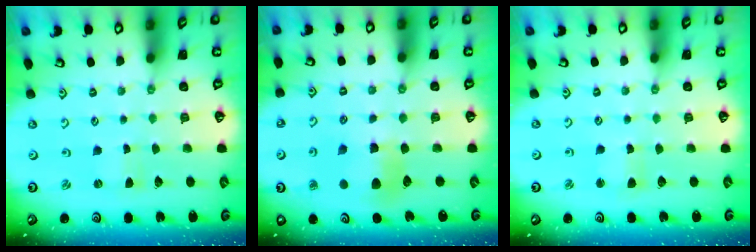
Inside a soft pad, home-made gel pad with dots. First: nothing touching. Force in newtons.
{"total": 7.9, "press": 7.9, "slide": 0.5}
{"total": 2.7, "press": 2.7, "slide": 0.2}